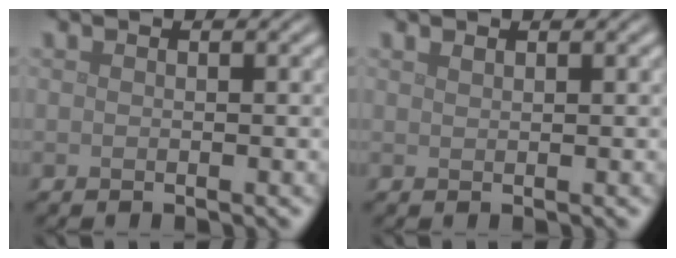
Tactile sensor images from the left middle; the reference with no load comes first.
{"total": 0.5, "force": [0.5, 0.1, 0.2], "torque": [-0.003, 0.000, 0.011]}